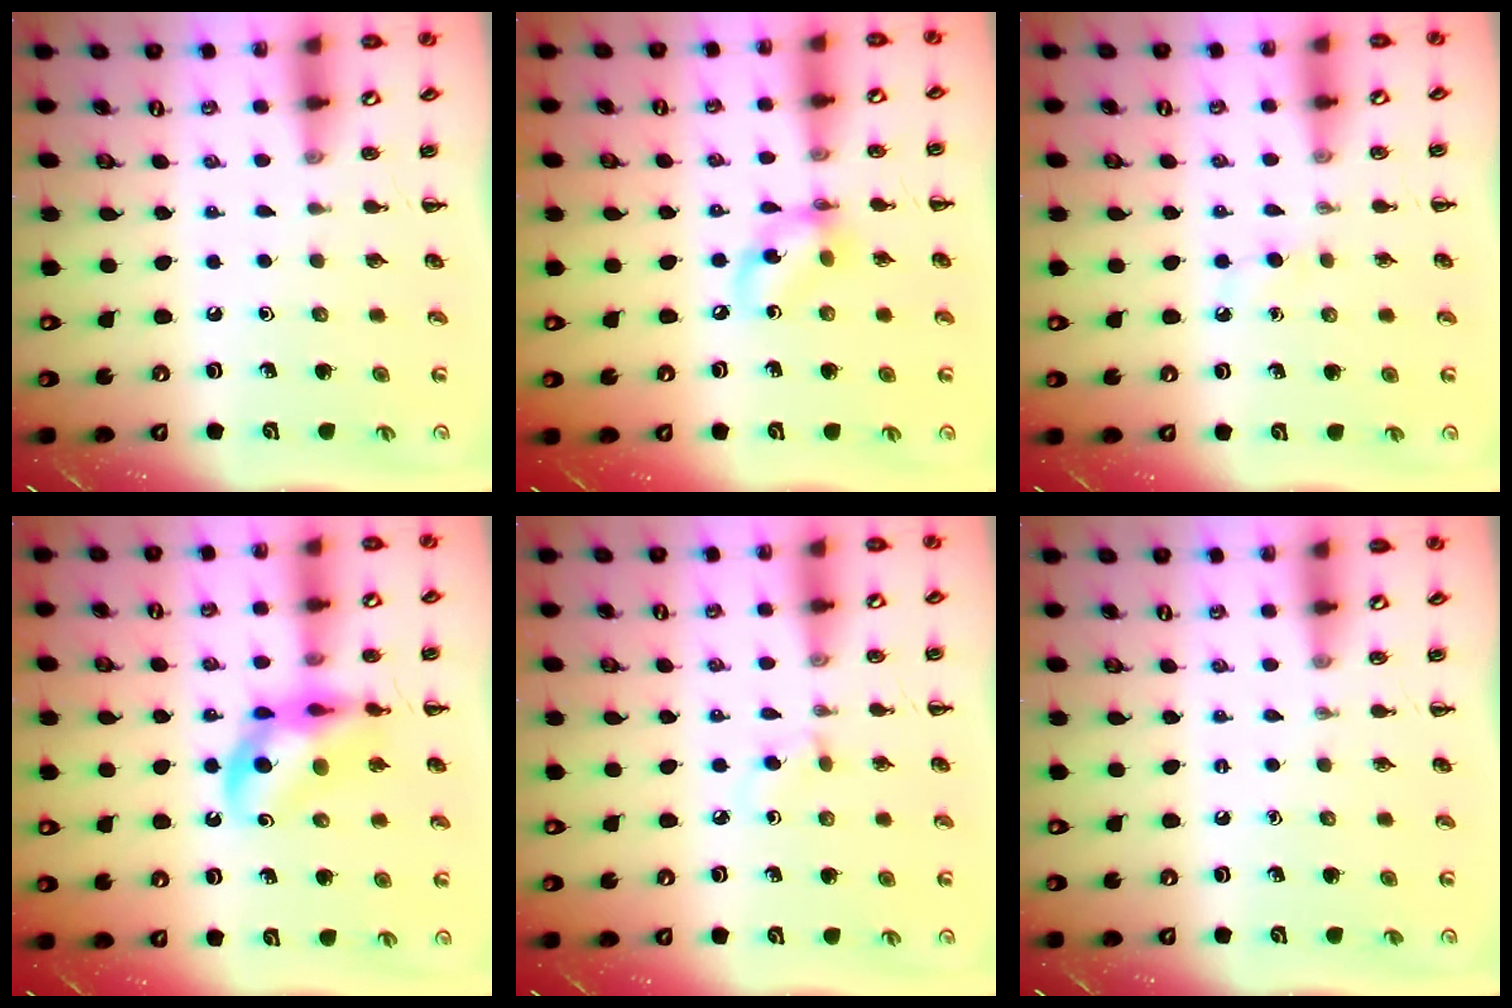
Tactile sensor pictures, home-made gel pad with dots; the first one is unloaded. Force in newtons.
{"total": 8.3, "press": 8.2, "slide": 1.5}
{"total": 2.5, "press": 2.3, "slide": 1.0}
{"total": 12.7, "press": 12.3, "slide": 3.2}
{"total": 1.8, "press": 1.6, "slide": 0.8}
{"total": 0.0}